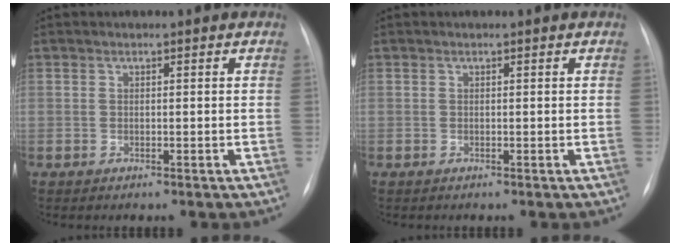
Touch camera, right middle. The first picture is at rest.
{"total": 0.0}